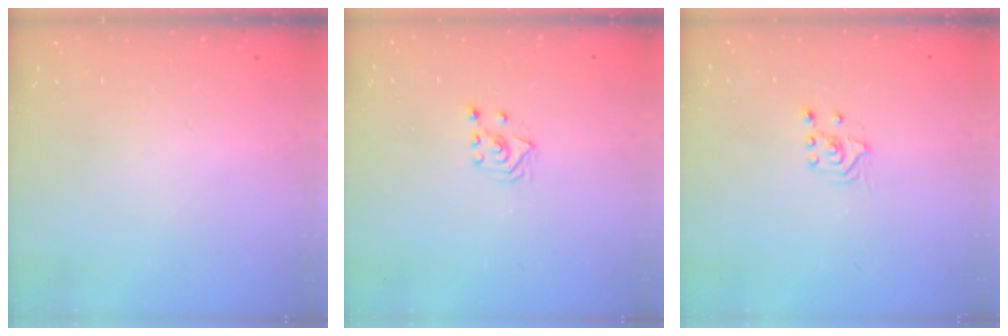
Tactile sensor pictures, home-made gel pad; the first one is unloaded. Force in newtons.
{"total": 3.7, "press": 3.7, "slide": 0.7}
{"total": 2.6, "press": 2.4, "slide": 0.8}